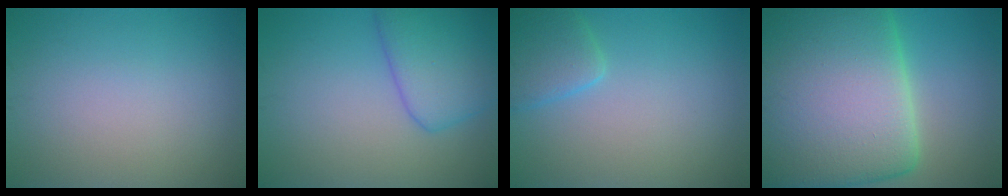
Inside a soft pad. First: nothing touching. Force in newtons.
{"total": 5.6, "press": 5.6, "slide": 0.4}
{"total": 2.9, "press": 2.9, "slide": 0.2}
{"total": 23.5, "press": 23.5, "slide": 1.1}